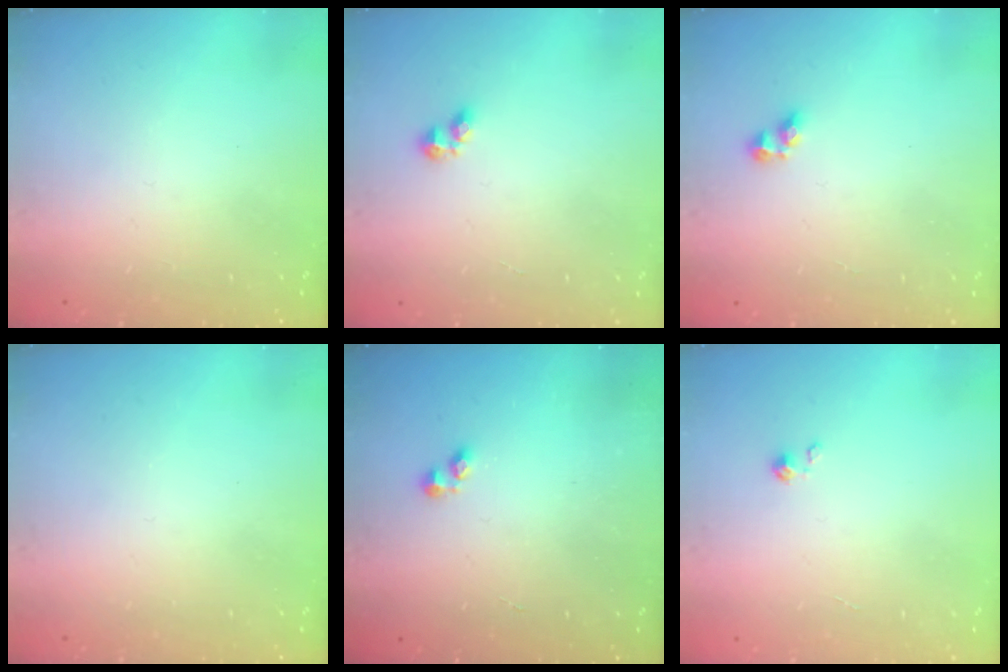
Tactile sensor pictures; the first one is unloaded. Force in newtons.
{"total": 2.6, "press": 2.5, "slide": 0.5}
{"total": 2.9, "press": 2.6, "slide": 1.1}
{"total": 0.0}
{"total": 2.3, "press": 2.2, "slide": 0.3}
{"total": 0.0}